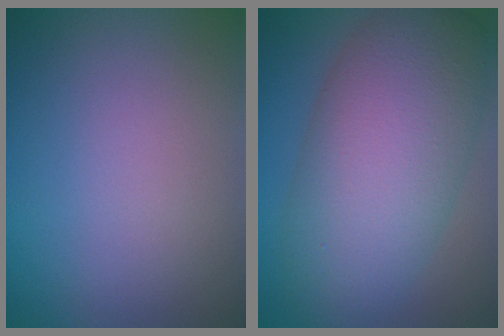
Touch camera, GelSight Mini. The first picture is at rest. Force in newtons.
{"total": 10.5, "press": 10.5, "slide": 0.2}